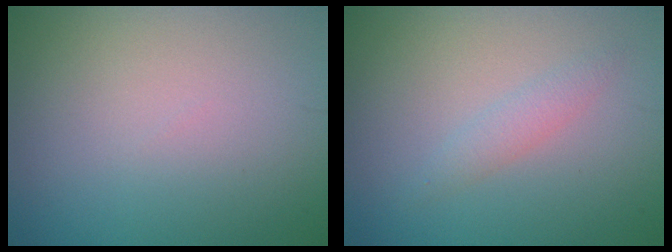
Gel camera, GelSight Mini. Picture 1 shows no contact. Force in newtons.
{"total": 1.3, "press": 1.3, "slide": 0.0}